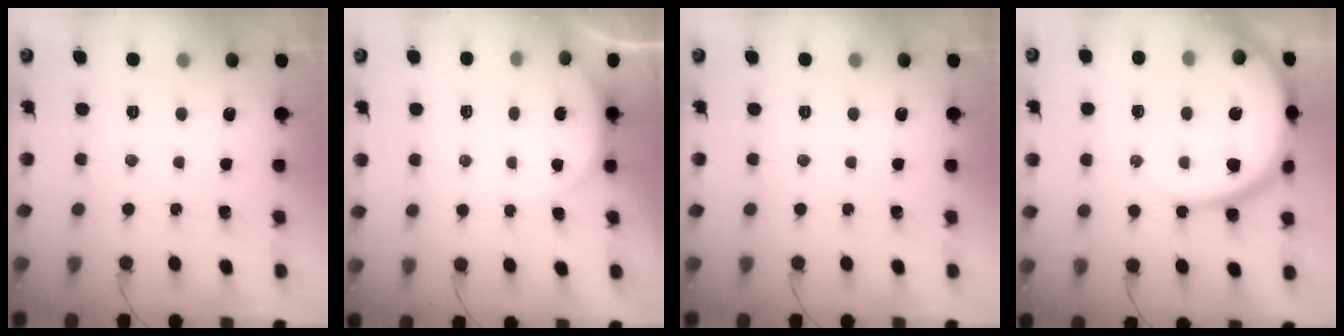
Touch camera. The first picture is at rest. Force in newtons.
{"total": 2.3, "press": 2.3, "slide": 0.5}
{"total": 0.0}
{"total": 19.1, "press": 19.0, "slide": 1.9}